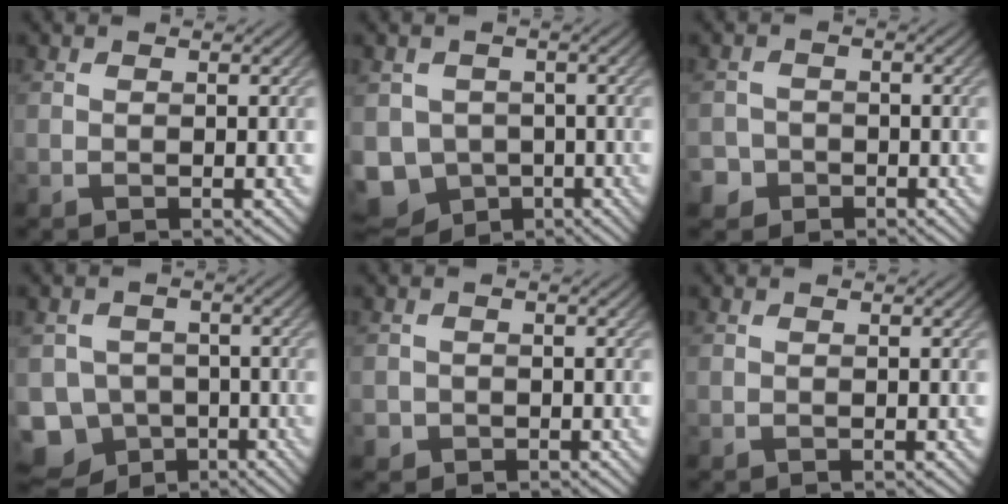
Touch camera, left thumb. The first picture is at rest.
{"total": 7.3, "force": [-2.2, 6.4, 2.8], "torque": [-0.073, -0.026, -0.050]}
{"total": 3.2, "force": [-1.8, 2.6, 0.3], "torque": [0.002, -0.002, -0.040]}
{"total": 10.0, "force": [-5.2, 8.1, 2.8], "torque": [-0.075, -0.032, -0.096]}
{"total": 1.4, "force": [-0.7, 1.2, 0.1], "torque": [0.004, -0.006, -0.016]}
{"total": 0.0}